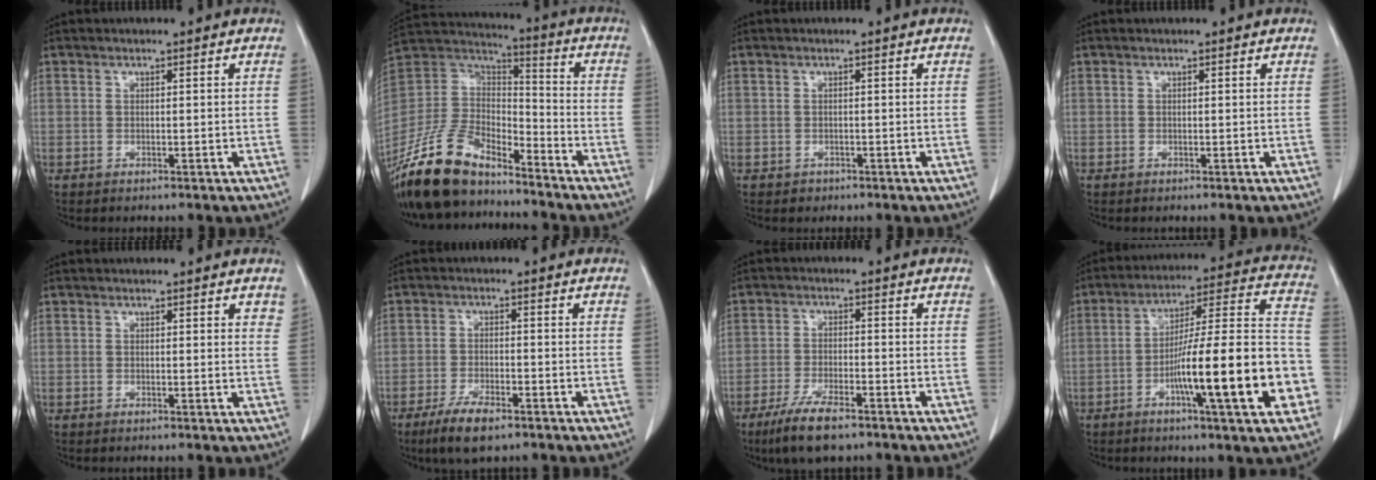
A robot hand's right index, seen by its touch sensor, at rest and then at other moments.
{"total": 17.4, "force": [-14.0, 6.4, 8.1], "torque": [-0.171, 0.012, -0.267]}
{"total": 1.0, "force": [-0.7, 0.7, 0.2], "torque": [-0.003, 0.001, -0.009]}
{"total": 0.0}
{"total": 1.6, "force": [1.2, 0.5, 0.9], "torque": [-0.004, -0.001, 0.007]}
{"total": 6.1, "force": [-4.2, 1.6, 4.2], "torque": [-0.083, -0.010, -0.072]}
{"total": 7.7, "force": [-5.5, 1.6, 5.2], "torque": [-0.099, -0.014, -0.095]}
{"total": 19.7, "force": [-6.5, 1.3, 18.6], "torque": [-0.252, 0.014, -0.098]}